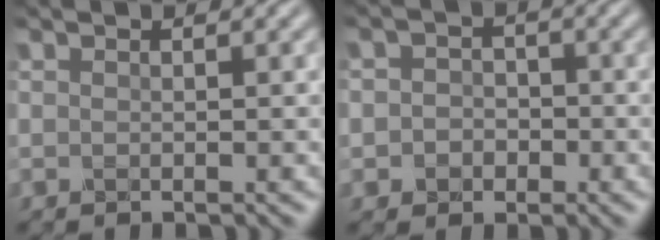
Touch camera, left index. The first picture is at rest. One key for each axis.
{"total": 2.3, "fx": -0.5, "fy": 2.1, "fz": 0.8, "tx": 0.007, "ty": -0.002, "tz": -0.023}